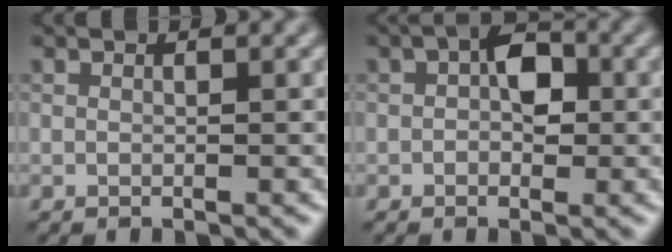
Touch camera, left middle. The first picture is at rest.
{"total": 3.5, "force": [0.4, 2.2, 2.7], "torque": [-0.041, 0.010, 0.002]}